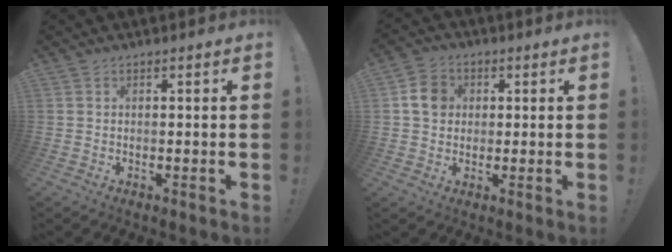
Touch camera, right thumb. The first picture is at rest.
{"total": 7.2, "force": [1.5, 6.2, 3.2], "torque": [-0.045, 0.008, 0.031]}